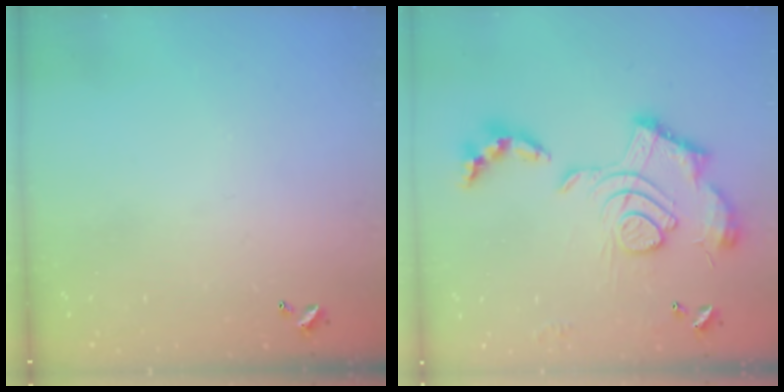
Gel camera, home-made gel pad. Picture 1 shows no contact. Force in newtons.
{"total": 2.4, "press": 1.9, "slide": 1.5}